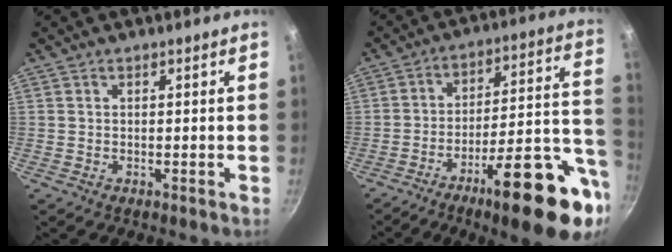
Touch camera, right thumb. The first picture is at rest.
{"total": 22.6, "force": [-9.2, 6.1, 19.7], "torque": [-0.242, 0.036, -0.131]}